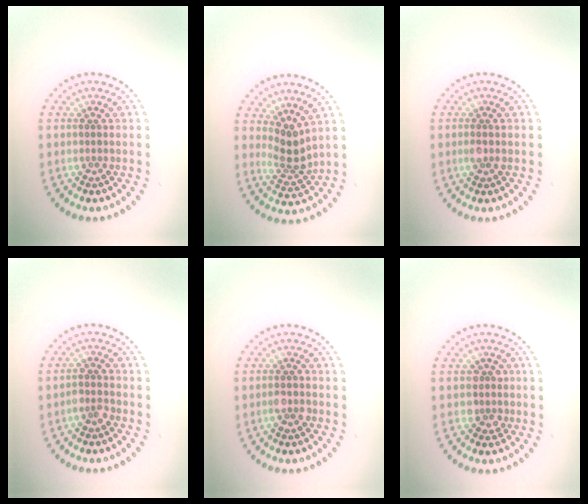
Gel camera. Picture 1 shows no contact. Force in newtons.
{"total": 2.6, "press": 1.9, "slide": 1.8}
{"total": 0.8, "press": 0.7, "slide": 0.3}
{"total": 1.4, "press": 1.3, "slide": 0.6}
{"total": 1.4, "press": 1.3, "slide": 0.4}
{"total": 1.8, "press": 1.5, "slide": 0.9}